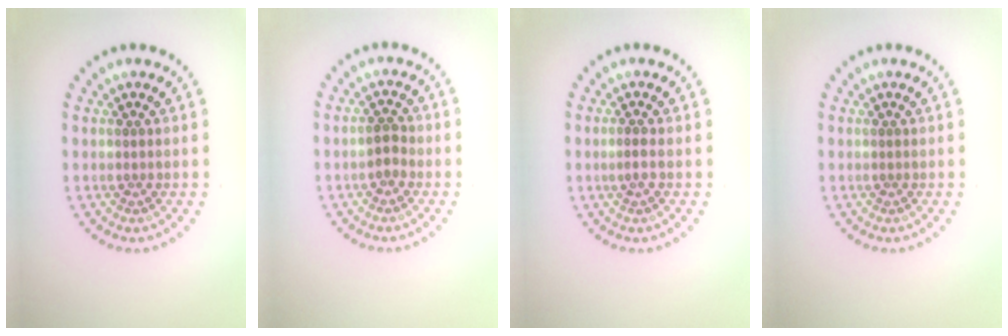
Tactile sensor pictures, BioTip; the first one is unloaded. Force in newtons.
{"total": 1.5, "press": 1.4, "slide": 0.4}
{"total": 1.0, "press": 0.9, "slide": 0.5}
{"total": 0.0}